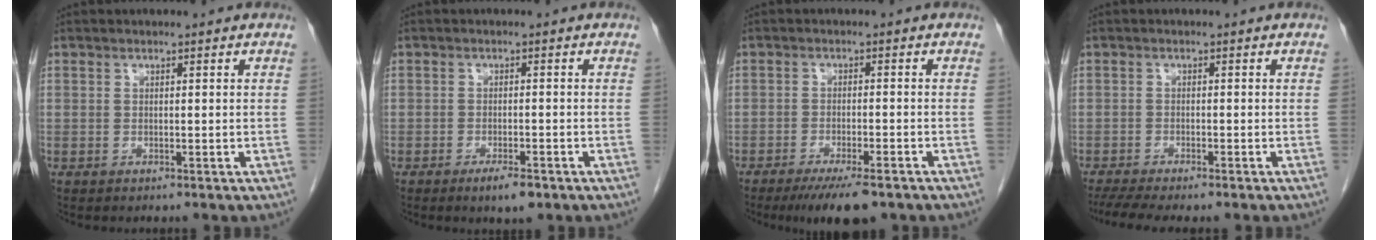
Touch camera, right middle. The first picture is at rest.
{"total": 3.3, "force": [-2.1, 0.7, 2.4], "torque": [-0.046, -0.005, -0.030]}
{"total": 7.6, "force": [-5.6, 1.3, 5.1], "torque": [-0.078, -0.016, -0.084]}
{"total": 6.6, "force": [-5.4, 0.4, 3.7], "torque": [-0.061, -0.012, -0.086]}